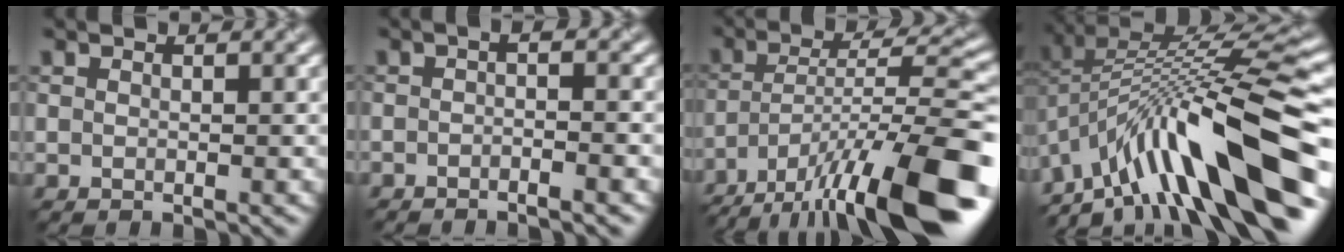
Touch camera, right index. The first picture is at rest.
{"total": 3.0, "force": [-1.6, 0.8, 2.4], "torque": [-0.013, 0.006, -0.035]}
{"total": 15.0, "force": [-10.3, 3.6, 10.4], "torque": [-0.180, 0.006, -0.166]}
{"total": 13.4, "force": [-6.4, 3.4, 11.3], "torque": [-0.187, 0.040, -0.095]}